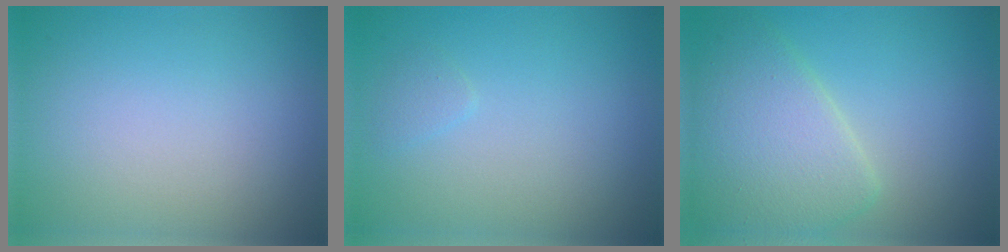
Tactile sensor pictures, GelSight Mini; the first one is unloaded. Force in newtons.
{"total": 0.7, "press": 0.7, "slide": 0.1}
{"total": 6.3, "press": 6.3, "slide": 0.2}